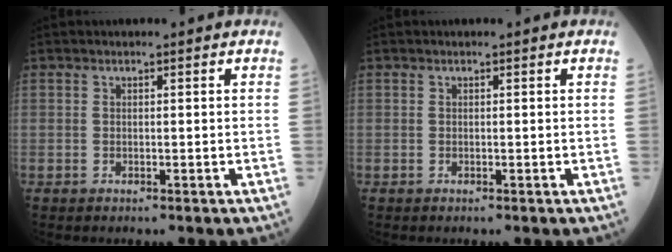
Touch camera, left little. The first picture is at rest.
{"total": 0.0}